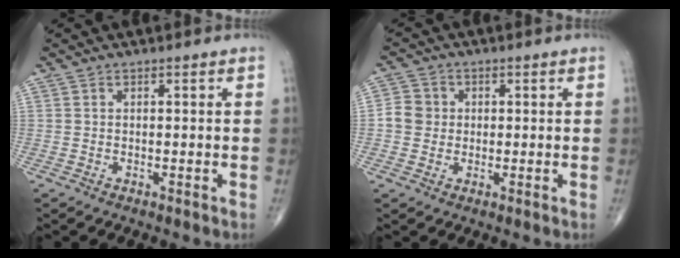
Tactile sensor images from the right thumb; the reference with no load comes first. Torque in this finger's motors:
{"motor_torque": [-0.15, 0.18, 0.06, -0.10, 0.06]}